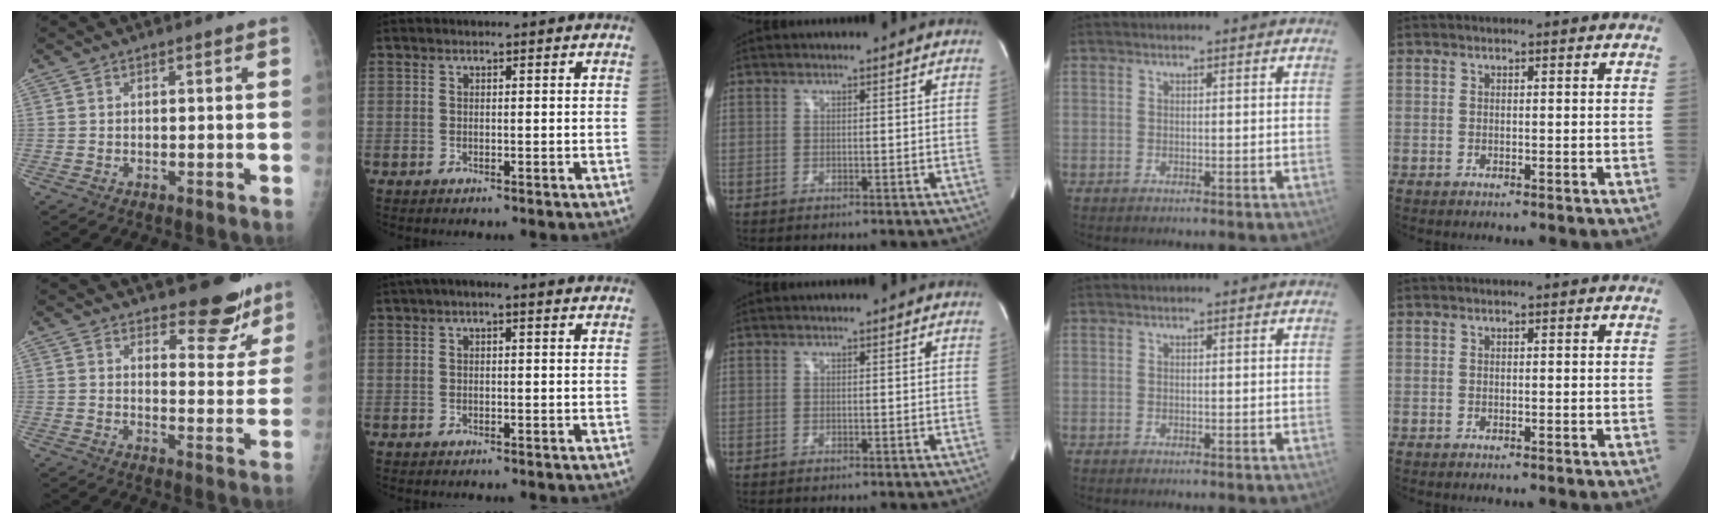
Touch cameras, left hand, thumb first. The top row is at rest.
{"thumb": {"total": 10.2, "force": [8.4, 3.9, 4.3], "torque": [-0.019, -0.068, 0.108]}, "index": {"total": 3.2, "force": [1.8, 0.8, 2.5], "torque": [-0.044, 0.026, 0.023]}}